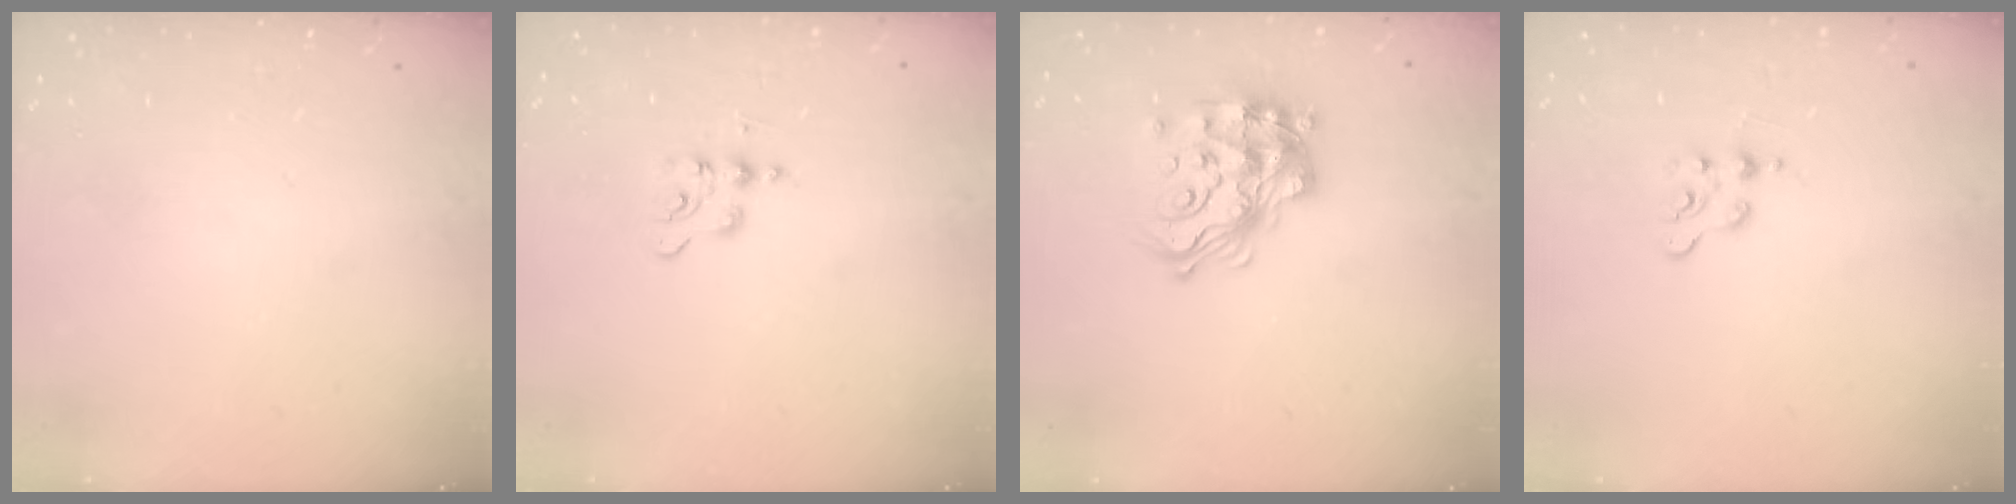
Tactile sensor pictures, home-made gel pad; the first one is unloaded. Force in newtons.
{"total": 5.5, "press": 5.5, "slide": 0.8}
{"total": 19.1, "press": 19.0, "slide": 1.1}
{"total": 2.4, "press": 2.4, "slide": 0.3}